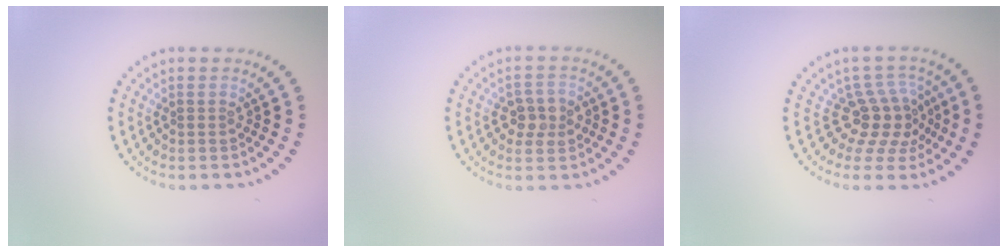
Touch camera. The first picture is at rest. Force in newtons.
{"total": 2.5, "press": 2.4, "slide": 0.6}
{"total": 3.7, "press": 2.7, "slide": 2.6}